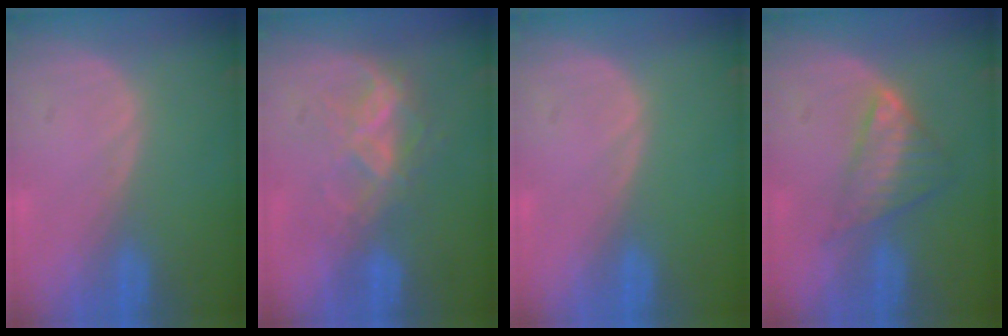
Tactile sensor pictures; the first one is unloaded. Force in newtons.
{"total": 7.0, "press": 5.9, "slide": 3.7}
{"total": 0.0}
{"total": 6.1, "press": 5.4, "slide": 2.7}